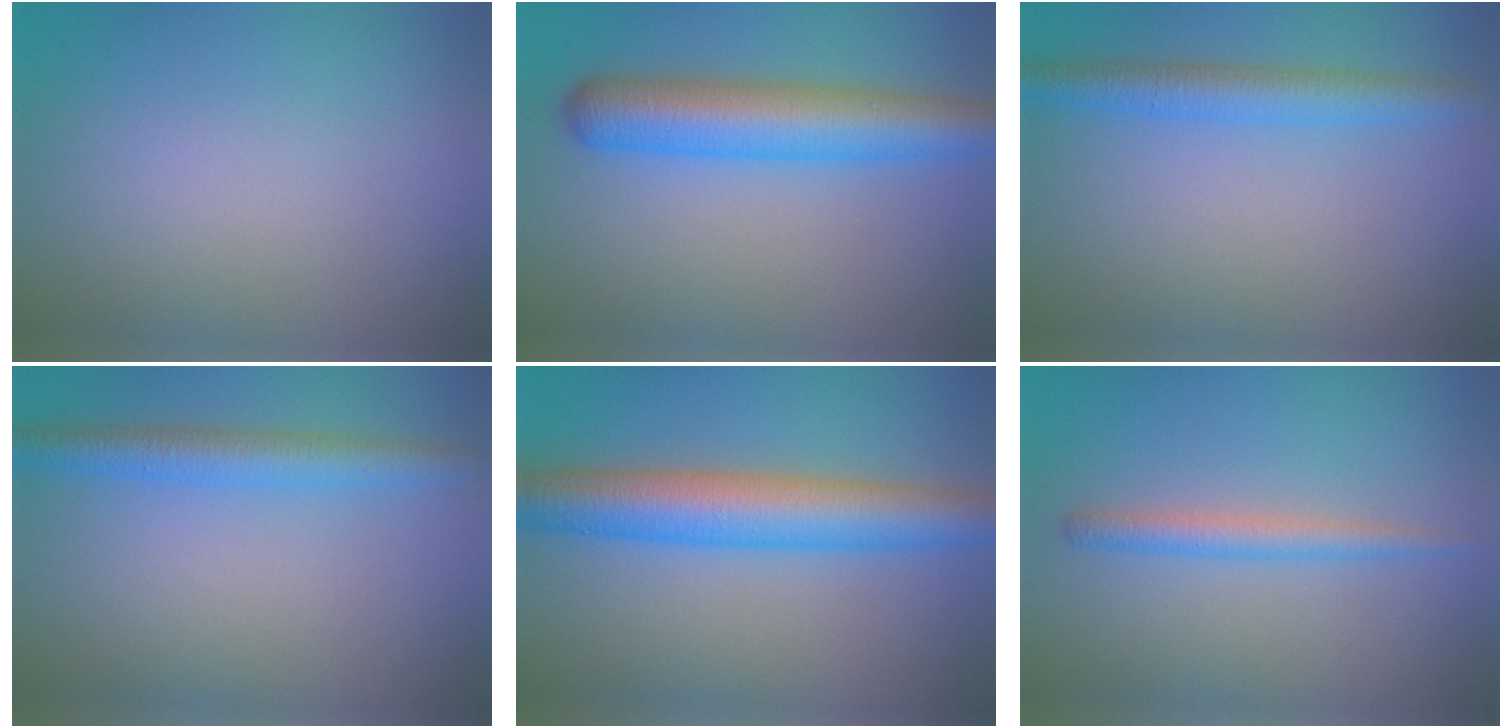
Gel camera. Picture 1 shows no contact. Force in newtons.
{"total": 6.8, "press": 6.8, "slide": 0.1}
{"total": 3.4, "press": 3.4, "slide": 0.2}
{"total": 3.4, "press": 3.4, "slide": 0.2}
{"total": 7.0, "press": 7.0, "slide": 0.2}
{"total": 2.1, "press": 2.1, "slide": 0.1}